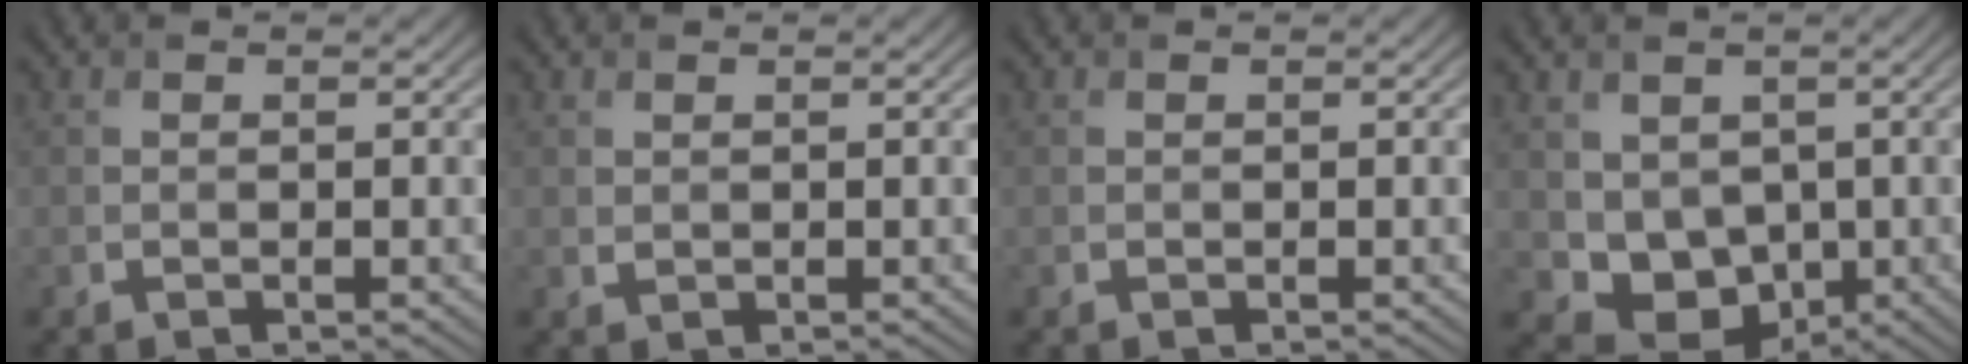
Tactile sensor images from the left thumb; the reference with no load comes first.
{"total": 0.5, "force": [0.4, 0.3, 0.2], "torque": [-0.007, -0.002, 0.011]}
{"total": 0.0}
{"total": 5.8, "force": [0.8, 4.8, 3.1], "torque": [-0.080, -0.022, 0.018]}